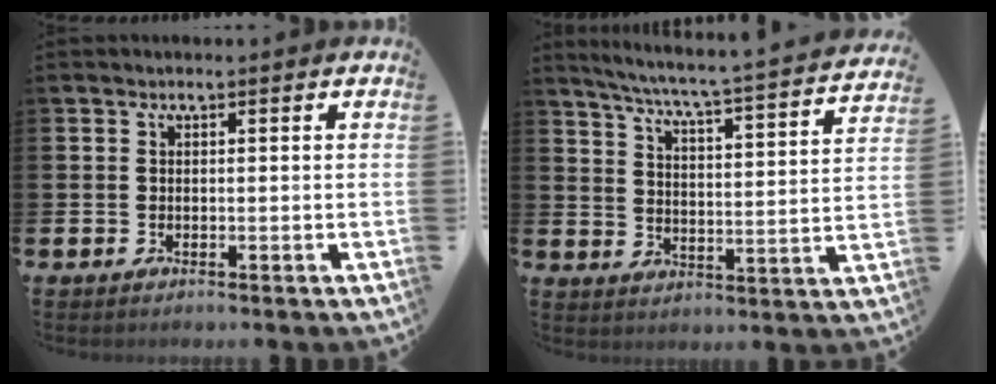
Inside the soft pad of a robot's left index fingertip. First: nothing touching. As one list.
[{"total": 5.7, "force": [5.2, -0.2, 2.4], "torque": [-0.069, -0.049, 0.080]}]